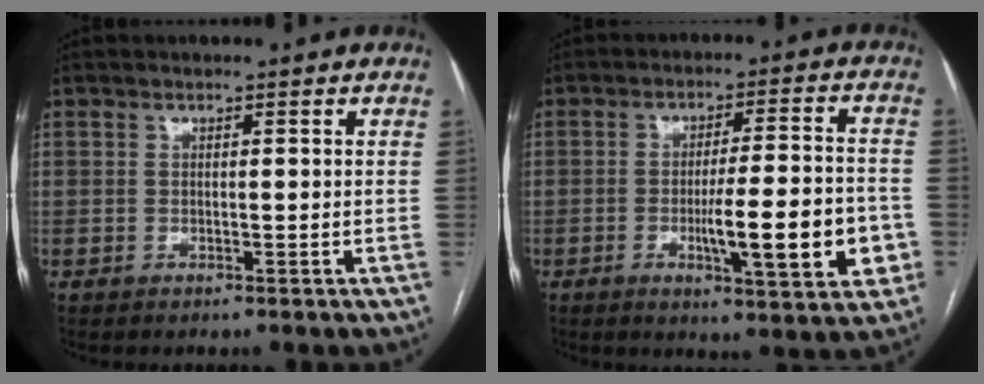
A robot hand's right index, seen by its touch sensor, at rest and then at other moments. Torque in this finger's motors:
{"motor_torque": [1.09, -0.66, 0.31, 0.11]}